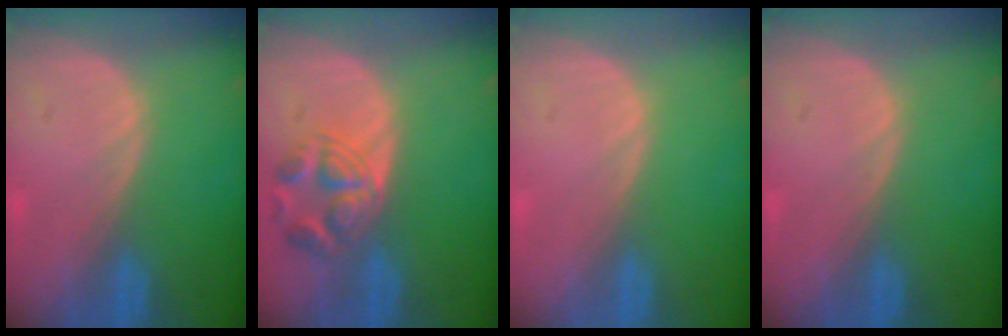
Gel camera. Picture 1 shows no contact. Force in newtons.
{"total": 5.6, "press": 5.6, "slide": 0.2}
{"total": 0.0}
{"total": 0.0}